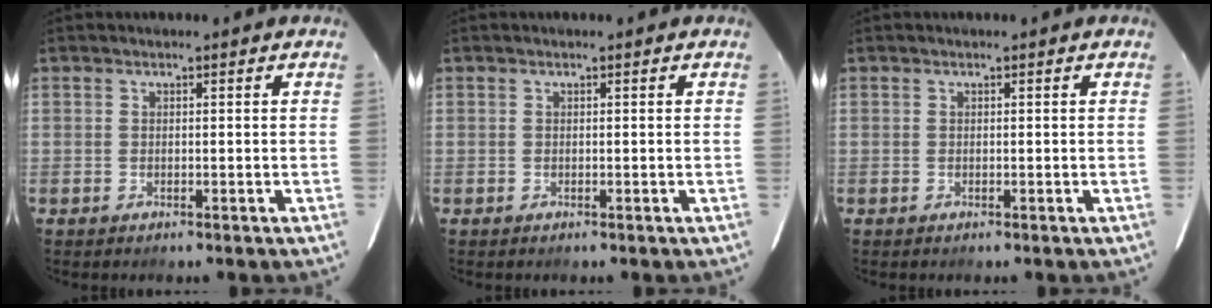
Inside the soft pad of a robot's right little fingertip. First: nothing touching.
{"total": 0.0}
{"total": 0.0}